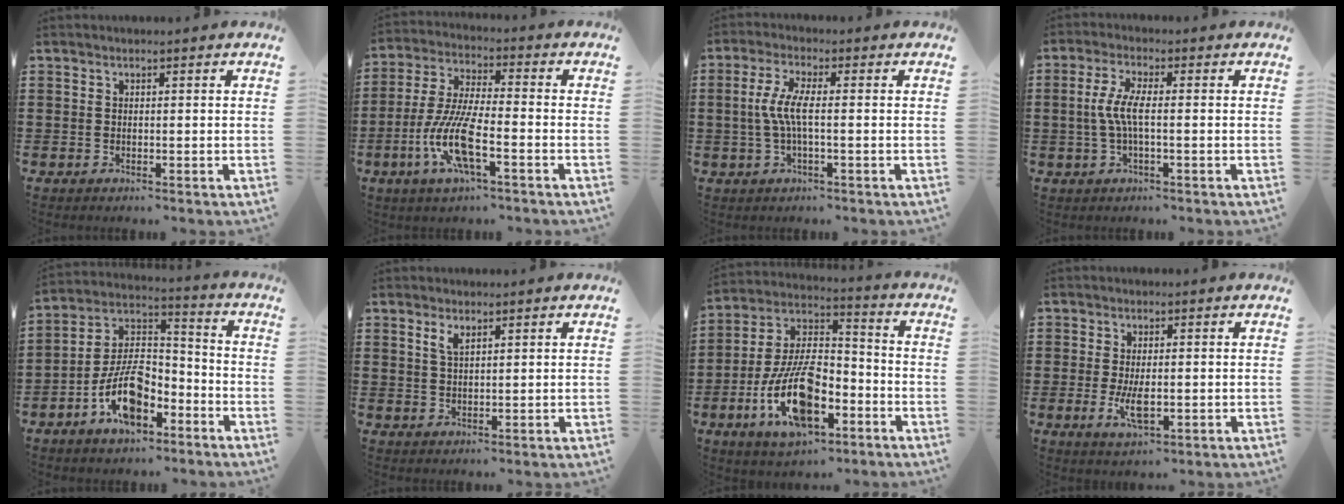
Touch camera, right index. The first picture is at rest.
{"total": 10.0, "force": [-4.2, 2.4, 8.7], "torque": [-0.203, -0.013, -0.085]}
{"total": 5.4, "force": [-0.5, 1.2, 5.2], "torque": [-0.123, -0.007, -0.022]}
{"total": 5.1, "force": [-0.5, 1.1, 5.0], "torque": [-0.119, -0.008, -0.021]}
{"total": 10.7, "force": [-5.7, 5.5, 7.2], "torque": [-0.164, 0.004, -0.112]}
{"total": 2.1, "force": [1.3, 0.8, 1.5], "torque": [-0.033, 0.004, 0.022]}
{"total": 14.7, "force": [-6.4, 6.5, 11.5], "torque": [-0.248, 0.009, -0.121]}
{"total": 4.2, "force": [-0.6, 1.7, 3.8], "torque": [-0.081, -0.005, -0.012]}